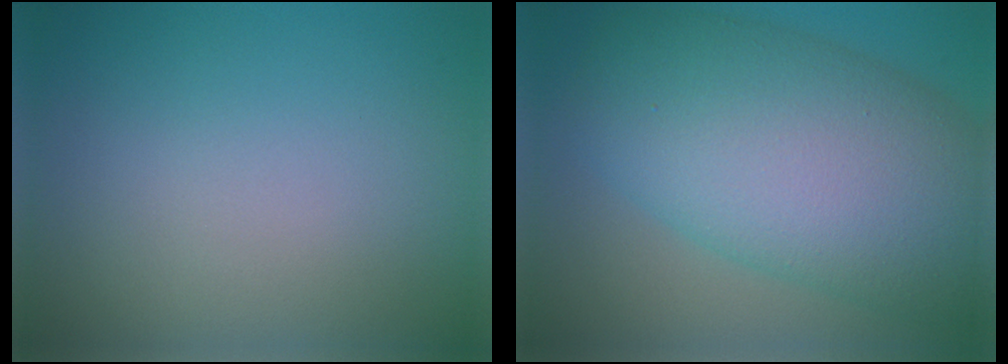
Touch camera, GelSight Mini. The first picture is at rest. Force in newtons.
{"total": 13.2, "press": 13.2, "slide": 0.2}